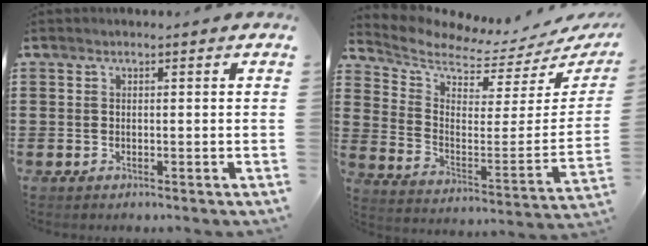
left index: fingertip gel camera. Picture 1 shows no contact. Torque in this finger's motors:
{"motor_torque": [1.09, -1.05, -0.04, -0.03]}